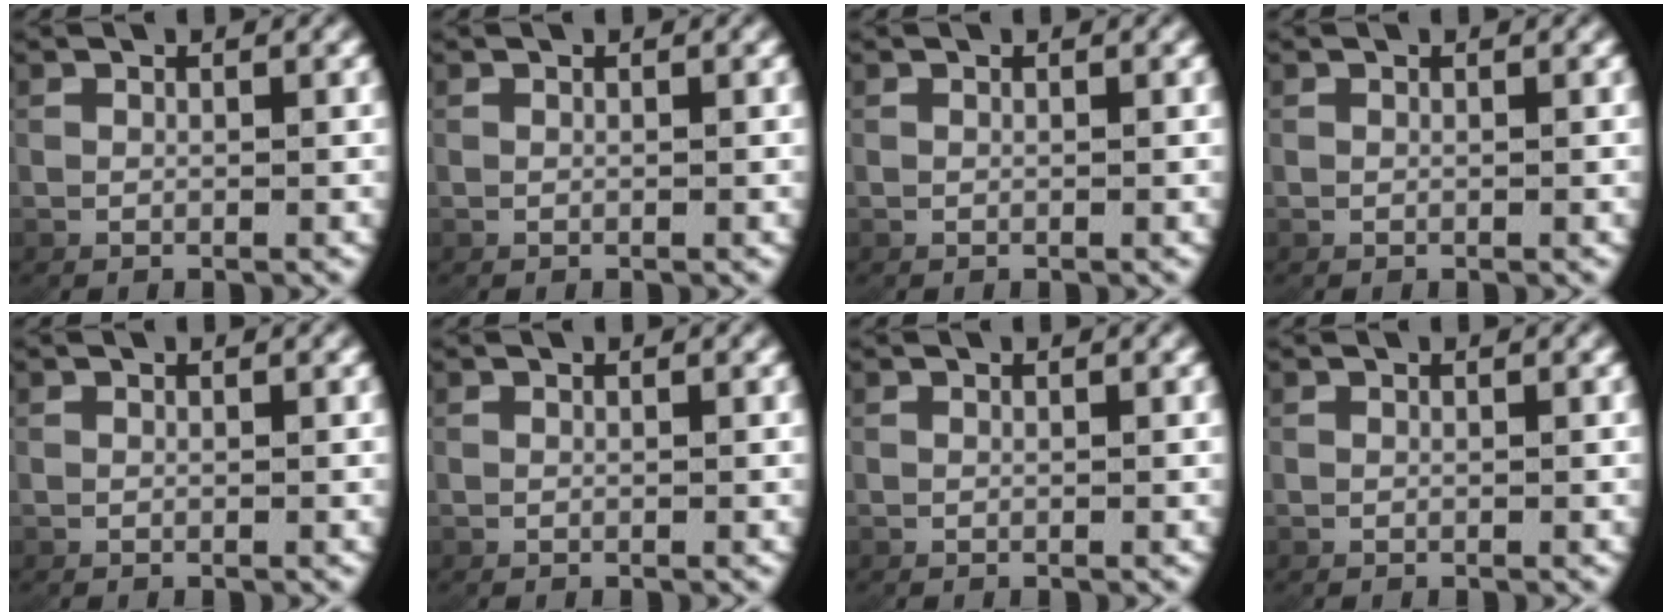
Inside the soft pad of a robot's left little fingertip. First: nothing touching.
{"total": 0.0}
{"total": 0.0}
{"total": 0.0}
{"total": 0.0}
{"total": 0.0}
{"total": 0.0}
{"total": 0.0}